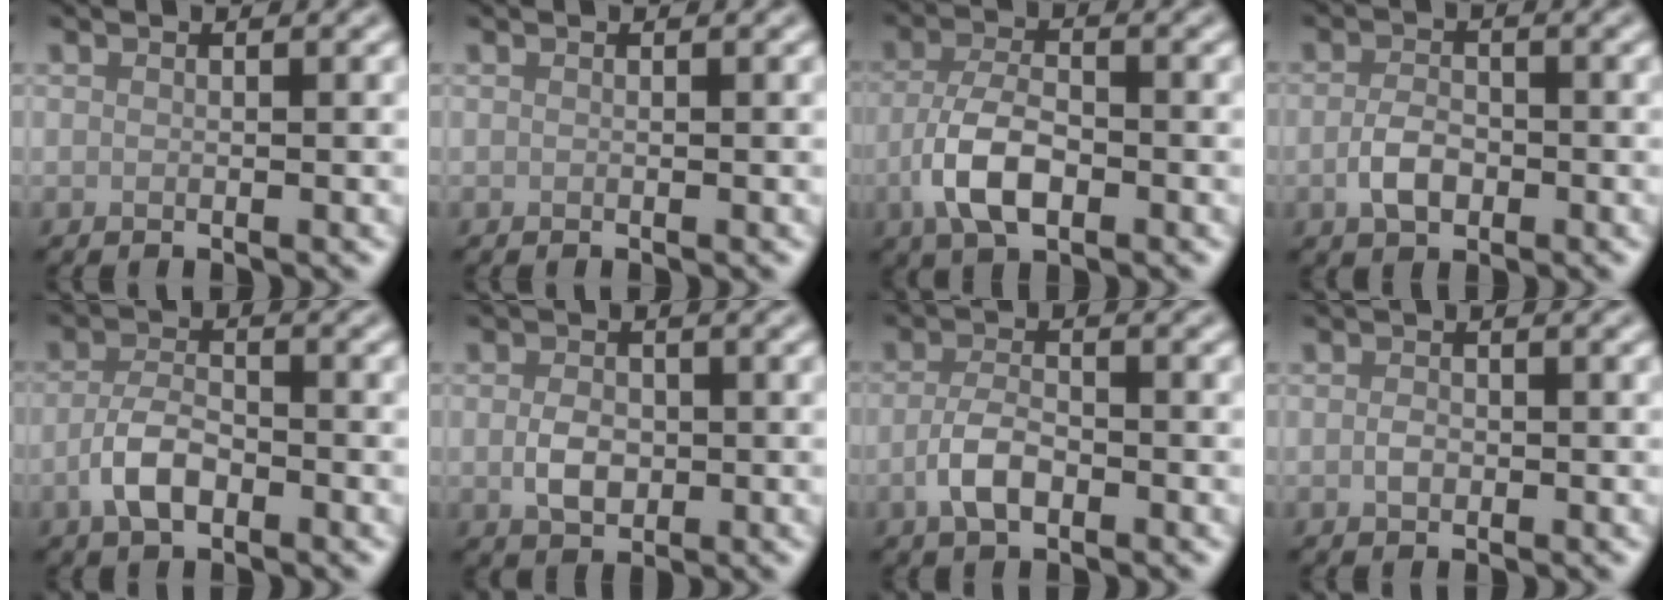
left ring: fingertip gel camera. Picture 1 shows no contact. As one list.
[{"total": 0.0}, {"total": 5.3, "force": [-2.0, 2.6, 4.1], "torque": [-0.084, 0.002, -0.044]}, {"total": 2.9, "force": [-0.8, 1.8, 2.1], "torque": [-0.041, 0.001, -0.019]}, {"total": 3.7, "force": [-1.7, 1.8, 2.7], "torque": [-0.055, 0.003, -0.039]}, {"total": 2.8, "force": [-0.3, 2.0, 1.9], "torque": [-0.038, -0.002, -0.008]}, {"total": 3.2, "force": [-1.3, 1.6, 2.5], "torque": [-0.051, 0.002, -0.031]}, {"total": 1.2, "force": [-0.3, 0.8, 0.9], "torque": [-0.018, 0.000, -0.008]}]